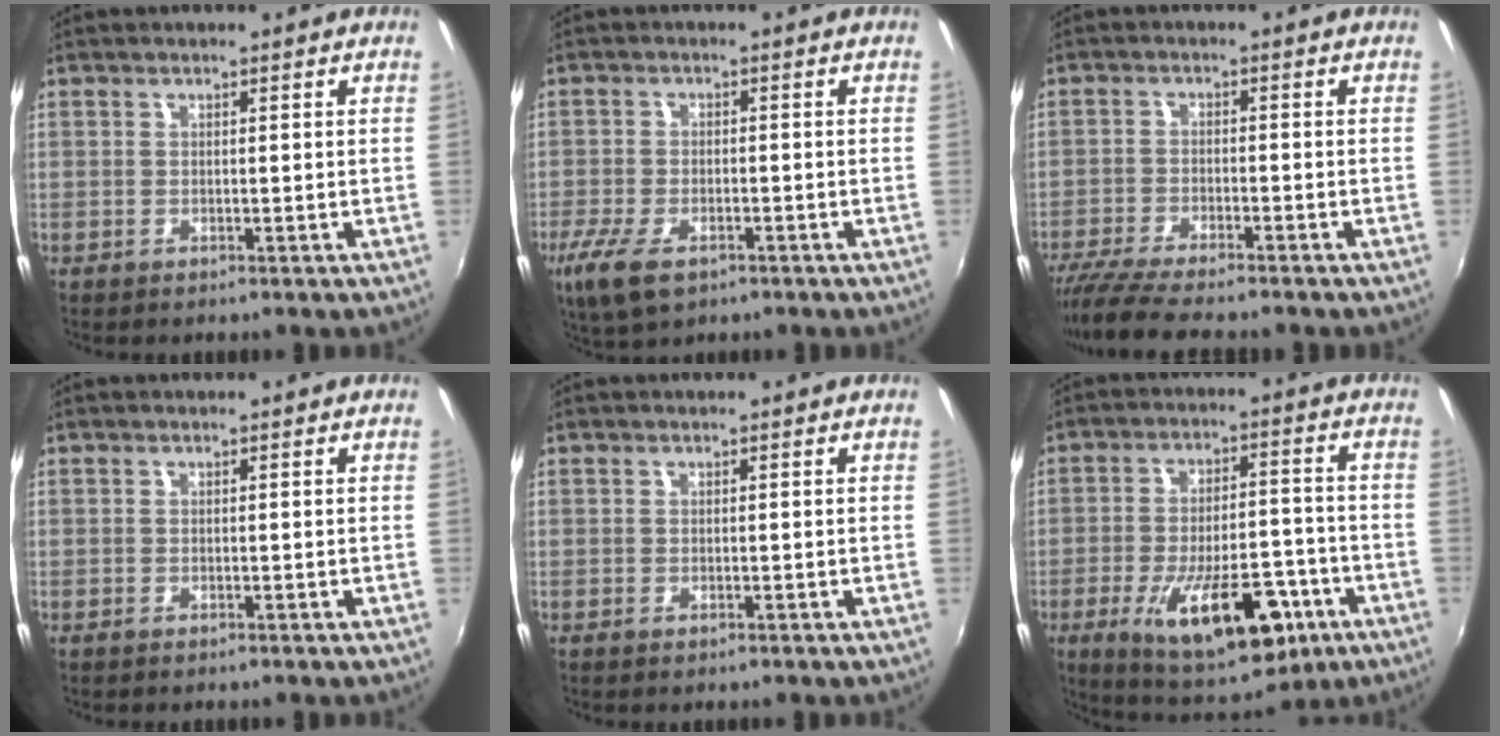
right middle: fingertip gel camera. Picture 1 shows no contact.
{"total": 8.3, "force": [-4.8, 3.8, 5.6], "torque": [-0.137, -0.028, -0.088]}
{"total": 8.8, "force": [-7.8, 0.5, 4.0], "torque": [-0.099, -0.031, -0.136]}
{"total": 0.0}
{"total": 0.0}
{"total": 18.8, "force": [-8.6, 7.6, 14.8], "torque": [-0.255, -0.018, -0.114]}